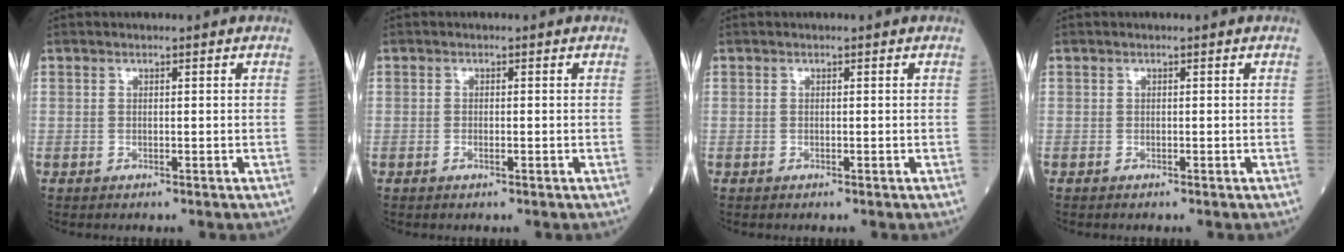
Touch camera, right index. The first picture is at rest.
{"total": 1.3, "force": [-0.4, 0.6, 1.1], "torque": [-0.028, 0.000, -0.004]}
{"total": 0.0}
{"total": 0.6, "force": [-0.3, 0.4, 0.3], "torque": [-0.019, 0.003, -0.004]}